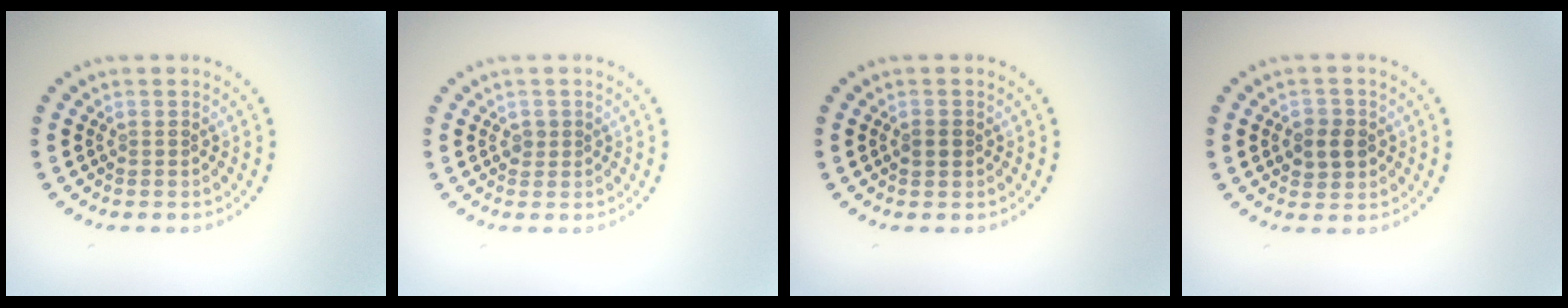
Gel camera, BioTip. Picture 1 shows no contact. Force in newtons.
{"total": 0.8, "press": 0.8, "slide": 0.3}
{"total": 0.9, "press": 0.9, "slide": 0.1}
{"total": 2.5, "press": 2.5, "slide": 0.5}